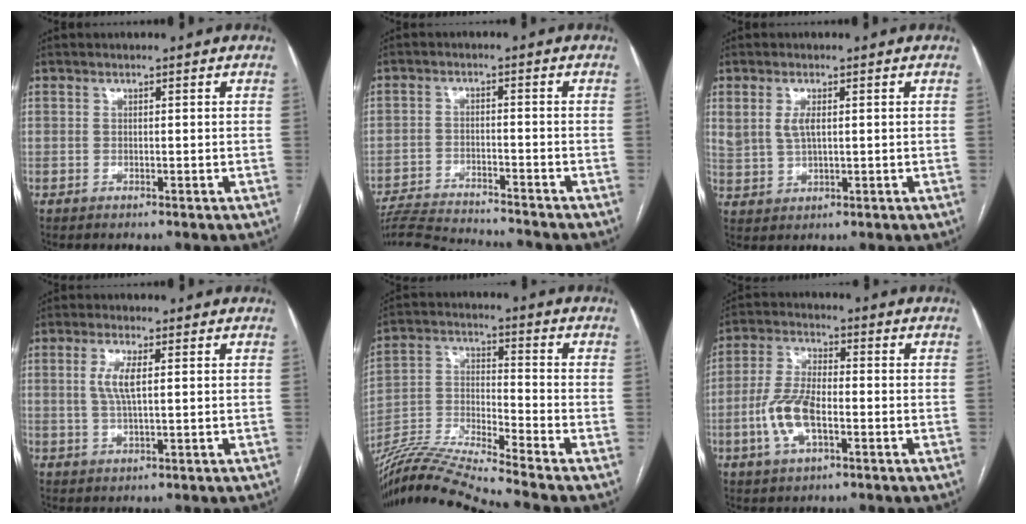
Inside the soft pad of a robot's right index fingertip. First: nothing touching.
{"total": 13.5, "force": [-12.9, 0.6, 4.0], "torque": [-0.067, -0.006, -0.199]}
{"total": 4.2, "force": [1.4, 2.0, 3.4], "torque": [-0.078, 0.009, 0.034]}
{"total": 4.2, "force": [0.9, 0.8, 4.0], "torque": [-0.084, 0.001, 0.018]}
{"total": 15.2, "force": [-14.0, -2.6, 5.2], "torque": [-0.098, -0.001, -0.258]}
{"total": 8.6, "force": [-2.5, 3.4, 7.5], "torque": [-0.168, 0.005, -0.047]}